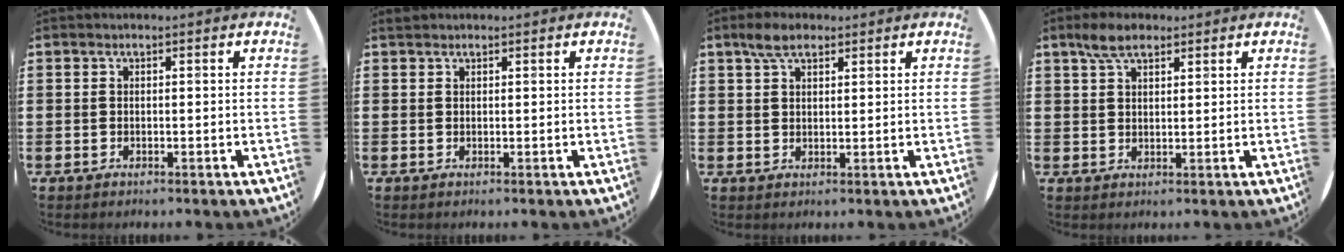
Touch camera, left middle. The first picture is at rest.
{"total": 0.6, "force": [0.6, 0.1, 0.0], "torque": [-0.001, 0.002, 0.011]}
{"total": 3.9, "force": [2.8, 1.8, 2.0], "torque": [-0.036, 0.004, 0.050]}
{"total": 4.3, "force": [3.1, 1.9, 2.3], "torque": [-0.042, 0.004, 0.056]}